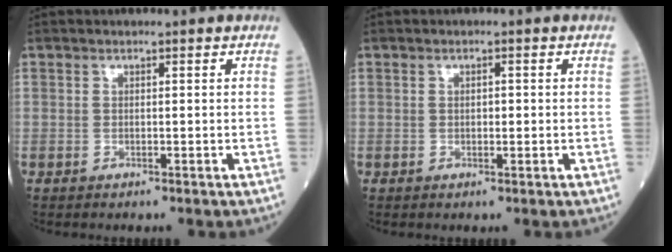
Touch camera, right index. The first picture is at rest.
{"total": 1.1, "force": [0.0, 0.6, 0.9], "torque": [-0.014, 0.002, 0.000]}